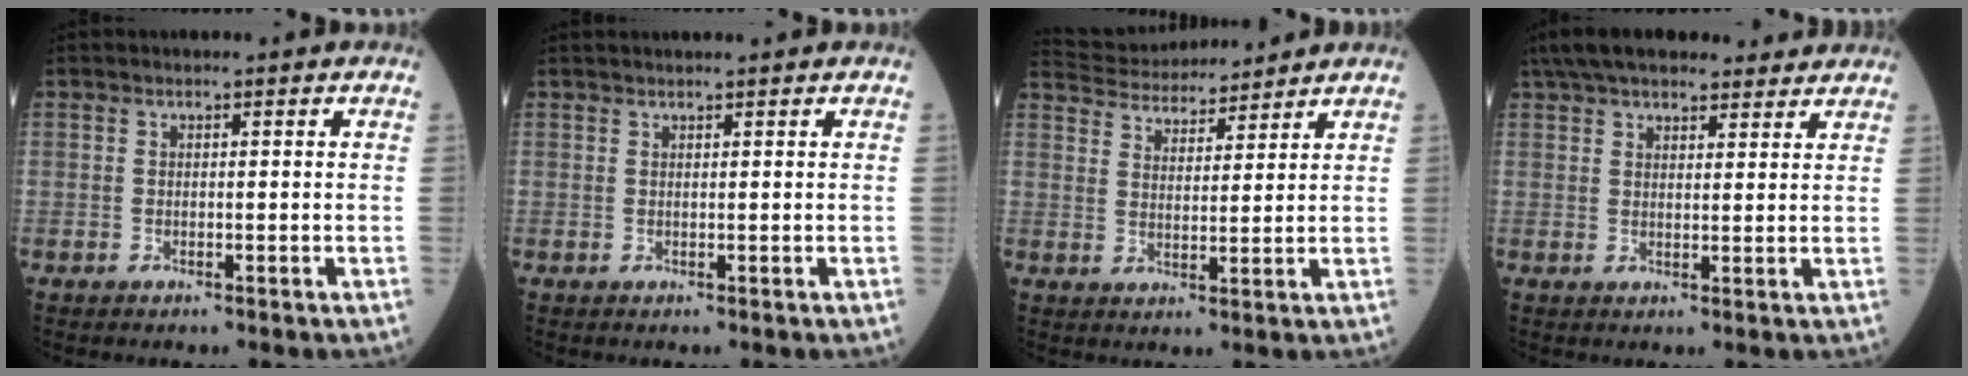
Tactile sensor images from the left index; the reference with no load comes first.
{"total": 2.6, "force": [2.4, -0.3, 1.0], "torque": [-0.010, 0.023, 0.039]}
{"total": 11.2, "force": [10.8, 1.4, 2.8], "torque": [-0.058, 0.023, 0.176]}
{"total": 16.3, "force": [13.9, 4.8, 7.1], "torque": [-0.118, 0.052, 0.205]}